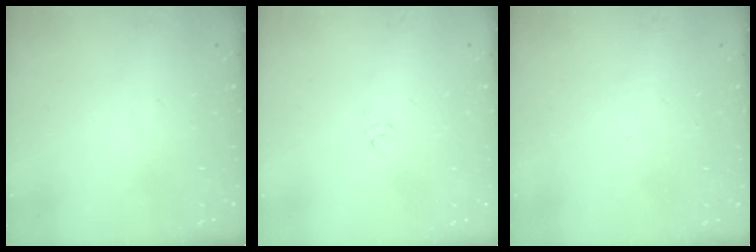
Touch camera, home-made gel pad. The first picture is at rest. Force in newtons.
{"total": 1.6, "press": 1.6, "slide": 0.4}
{"total": 0.9, "press": 0.8, "slide": 0.4}